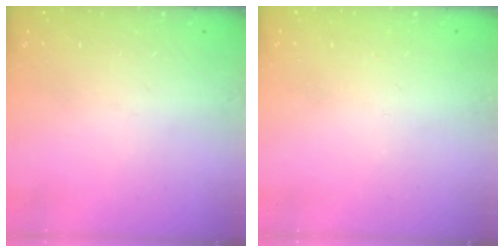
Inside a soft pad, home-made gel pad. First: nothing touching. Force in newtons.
{"total": 1.5, "press": 1.5, "slide": 0.1}